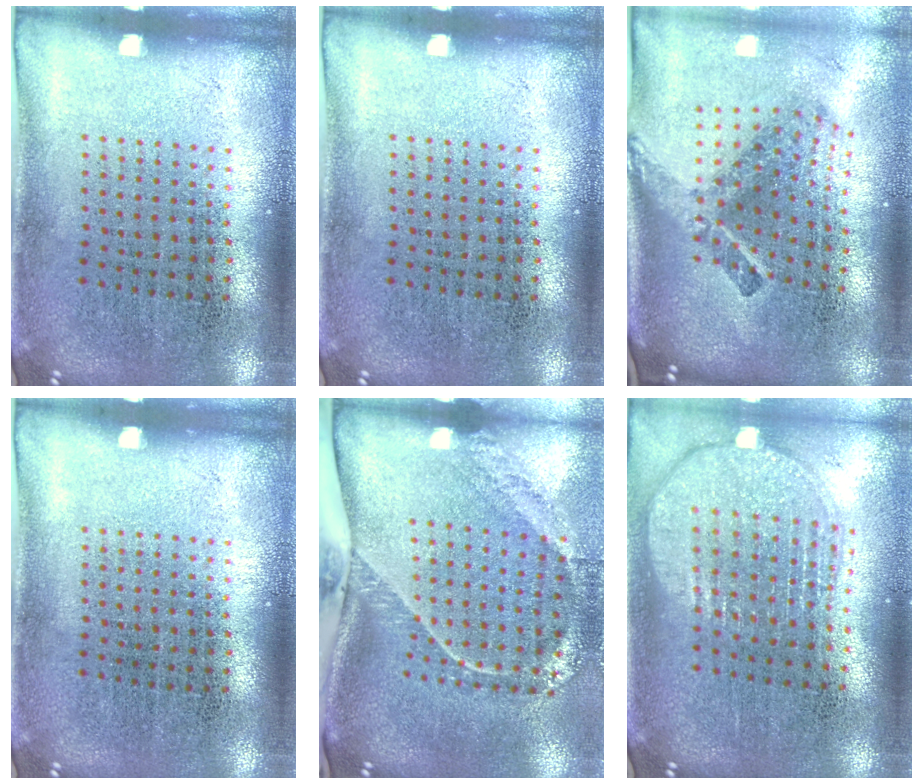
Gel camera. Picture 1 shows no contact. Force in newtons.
{"total": 0.0}
{"total": 2.7, "press": 1.7, "slide": 2.1}
{"total": 0.0}
{"total": 2.7, "press": 1.8, "slide": 2.0}
{"total": 2.0, "press": 1.6, "slide": 1.1}